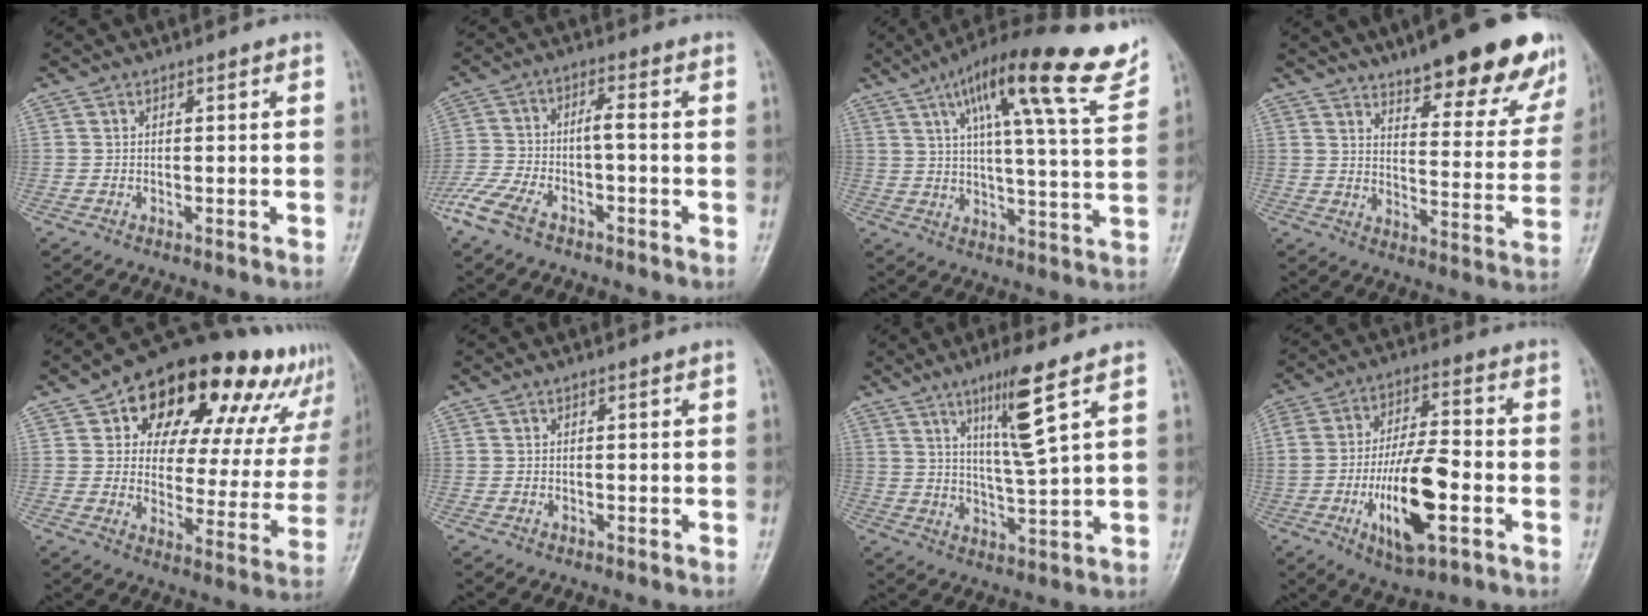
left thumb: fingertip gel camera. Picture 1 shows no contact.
{"total": 9.0, "force": [-4.8, 2.4, 7.3], "torque": [-0.171, 0.024, -0.092]}
{"total": 20.5, "force": [11.9, 3.1, 16.4], "torque": [-0.229, -0.028, 0.175]}
{"total": 21.4, "force": [15.0, 6.2, 14.0], "torque": [-0.143, -0.064, 0.200]}
{"total": 25.4, "force": [15.1, 13.0, 15.7], "torque": [-0.173, -0.025, 0.203]}
{"total": 0.0}
{"total": 9.3, "force": [4.9, -0.2, 7.9], "torque": [-0.148, -0.036, 0.094]}
{"total": 15.7, "force": [-4.6, 5.8, 13.8], "torque": [-0.248, 0.016, -0.075]}